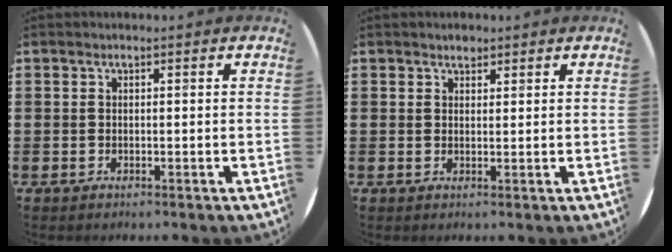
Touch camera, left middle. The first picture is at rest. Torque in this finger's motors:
{"motor_torque": [0.08, -0.05, 0.01, 0.00]}